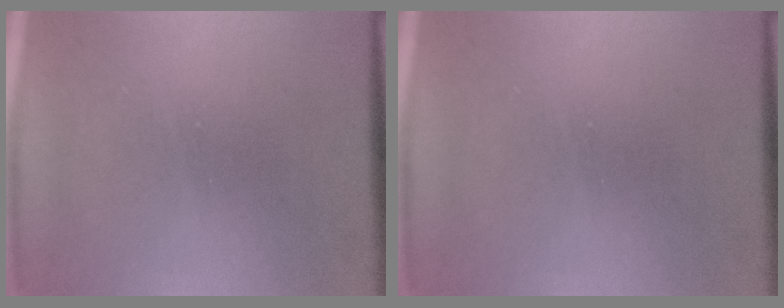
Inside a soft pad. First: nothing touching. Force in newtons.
{"total": 0.0}